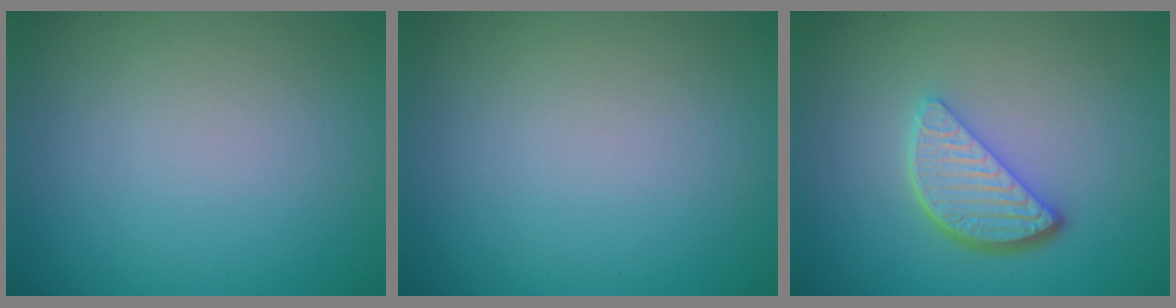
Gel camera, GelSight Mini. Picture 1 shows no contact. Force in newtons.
{"total": 0.0}
{"total": 3.9, "press": 3.2, "slide": 2.2}